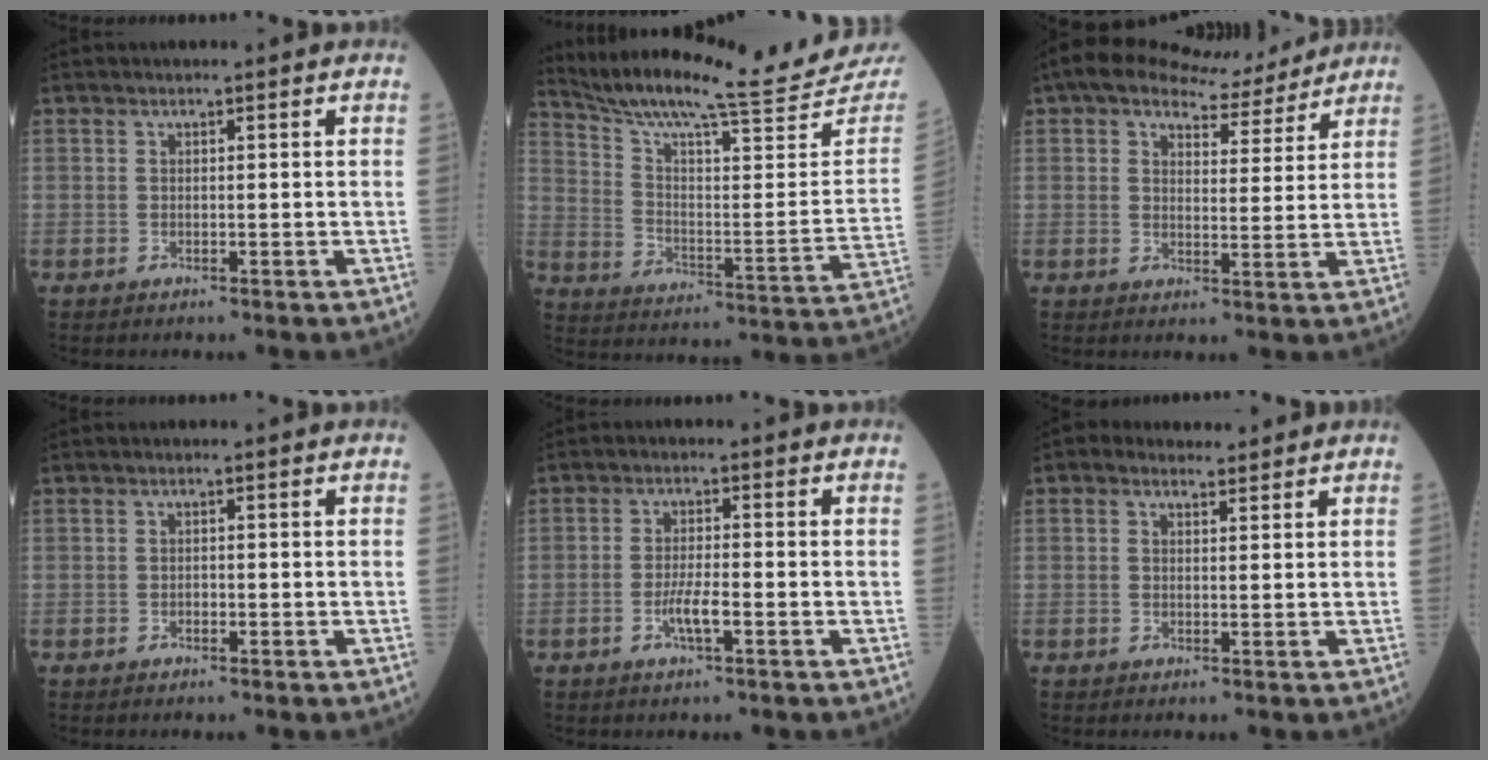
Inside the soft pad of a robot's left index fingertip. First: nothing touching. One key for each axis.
{"total": 22.5, "fx": 21.0, "fy": -1.1, "fz": 8.0, "tx": -0.151, "ty": -0.096, "tz": 0.296}
{"total": 9.1, "fx": 8.0, "fy": 3.1, "fz": 3.0, "tx": -0.048, "ty": 0.014, "tz": 0.106}
{"total": 0.6, "fx": -0.4, "fy": 0.3, "fz": 0.3, "tx": -0.006, "ty": -0.002, "tz": -0.008}
{"total": 3.5, "fx": -1.5, "fy": 0.3, "fz": 3.1, "tx": -0.064, "ty": -0.005, "tz": -0.030}
{"total": 2.7, "fx": 2.1, "fy": 1.6, "fz": 0.8, "tx": -0.016, "ty": 0.016, "tz": 0.031}